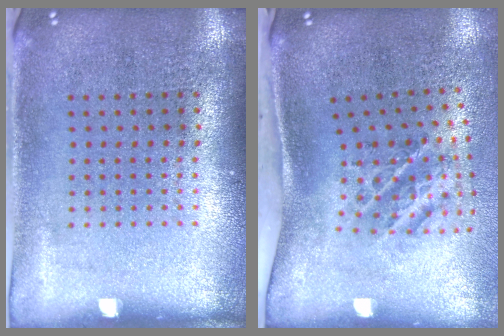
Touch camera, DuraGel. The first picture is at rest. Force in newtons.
{"total": 1.8, "press": 1.2, "slide": 1.3}